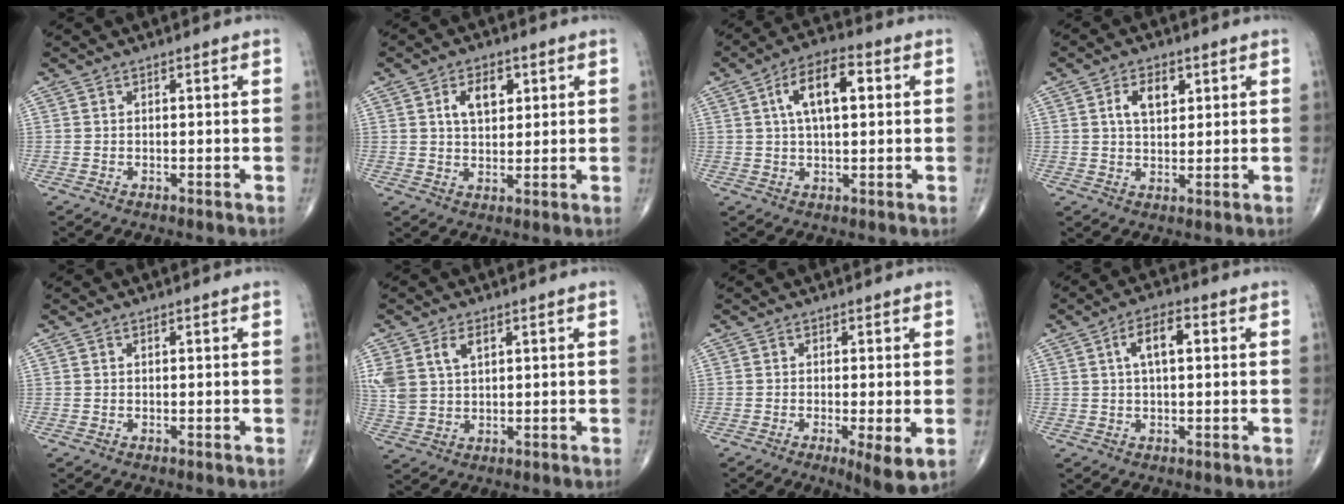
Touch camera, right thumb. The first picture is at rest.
{"total": 6.3, "force": [2.2, 3.8, 4.5], "torque": [-0.057, -0.007, 0.038]}
{"total": 10.2, "force": [2.5, 4.6, 8.7], "torque": [-0.145, 0.015, 0.035]}
{"total": 5.8, "force": [2.0, 3.4, 4.3], "torque": [-0.060, -0.005, 0.034]}
{"total": 0.0}
{"total": 8.8, "force": [3.4, 5.5, 5.9], "torque": [-0.130, 0.000, 0.076]}
{"total": 5.4, "force": [-1.3, 1.0, 5.2], "torque": [-0.089, -0.019, -0.023]}
{"total": 6.6, "force": [1.5, 2.9, 5.7], "torque": [-0.098, 0.012, 0.023]}